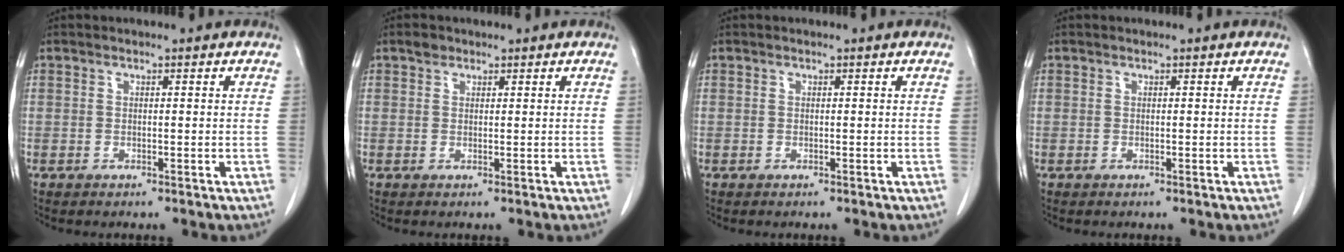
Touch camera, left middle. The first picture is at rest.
{"total": 1.2, "force": [0.8, 0.8, 0.2], "torque": [-0.004, 0.003, 0.012]}
{"total": 0.0}
{"total": 0.0}